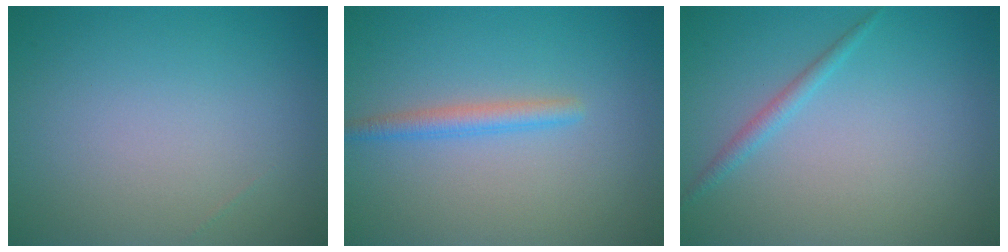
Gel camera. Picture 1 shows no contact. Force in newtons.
{"total": 1.9, "press": 1.9, "slide": 0.0}
{"total": 1.3, "press": 1.3, "slide": 0.0}